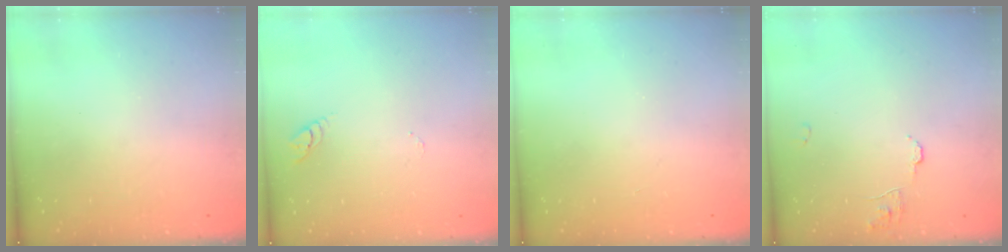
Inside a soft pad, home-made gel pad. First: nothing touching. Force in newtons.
{"total": 2.9, "press": 2.9, "slide": 0.3}
{"total": 0.0}
{"total": 8.0, "press": 8.0, "slide": 0.6}